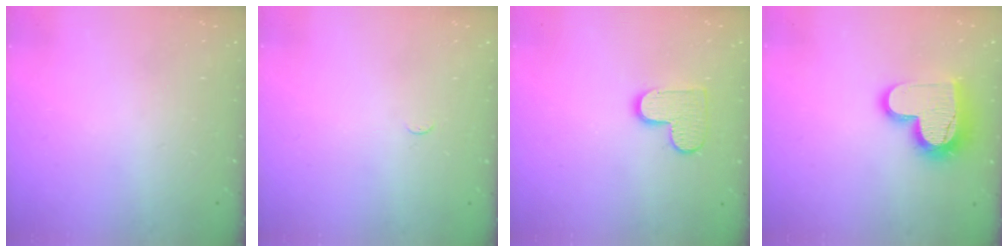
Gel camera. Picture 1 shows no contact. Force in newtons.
{"total": 2.9, "press": 2.8, "slide": 0.4}
{"total": 9.3, "press": 9.3, "slide": 0.5}
{"total": 14.8, "press": 14.8, "slide": 0.7}